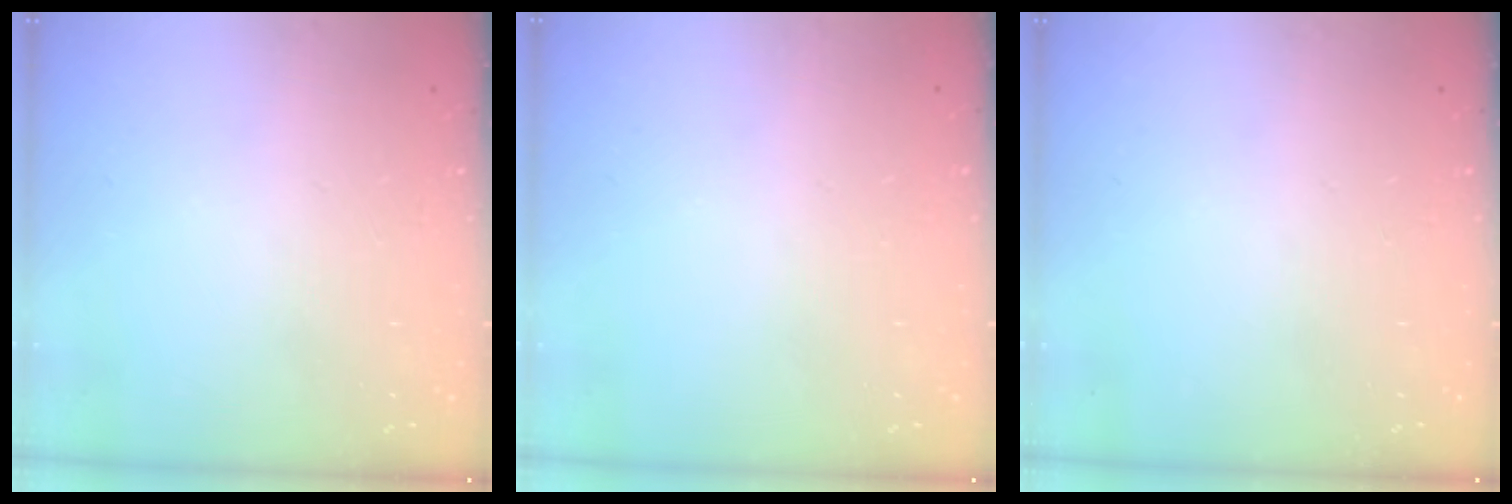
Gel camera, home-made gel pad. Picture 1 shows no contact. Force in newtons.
{"total": 0.6, "press": 0.6, "slide": 0.2}
{"total": 0.0}